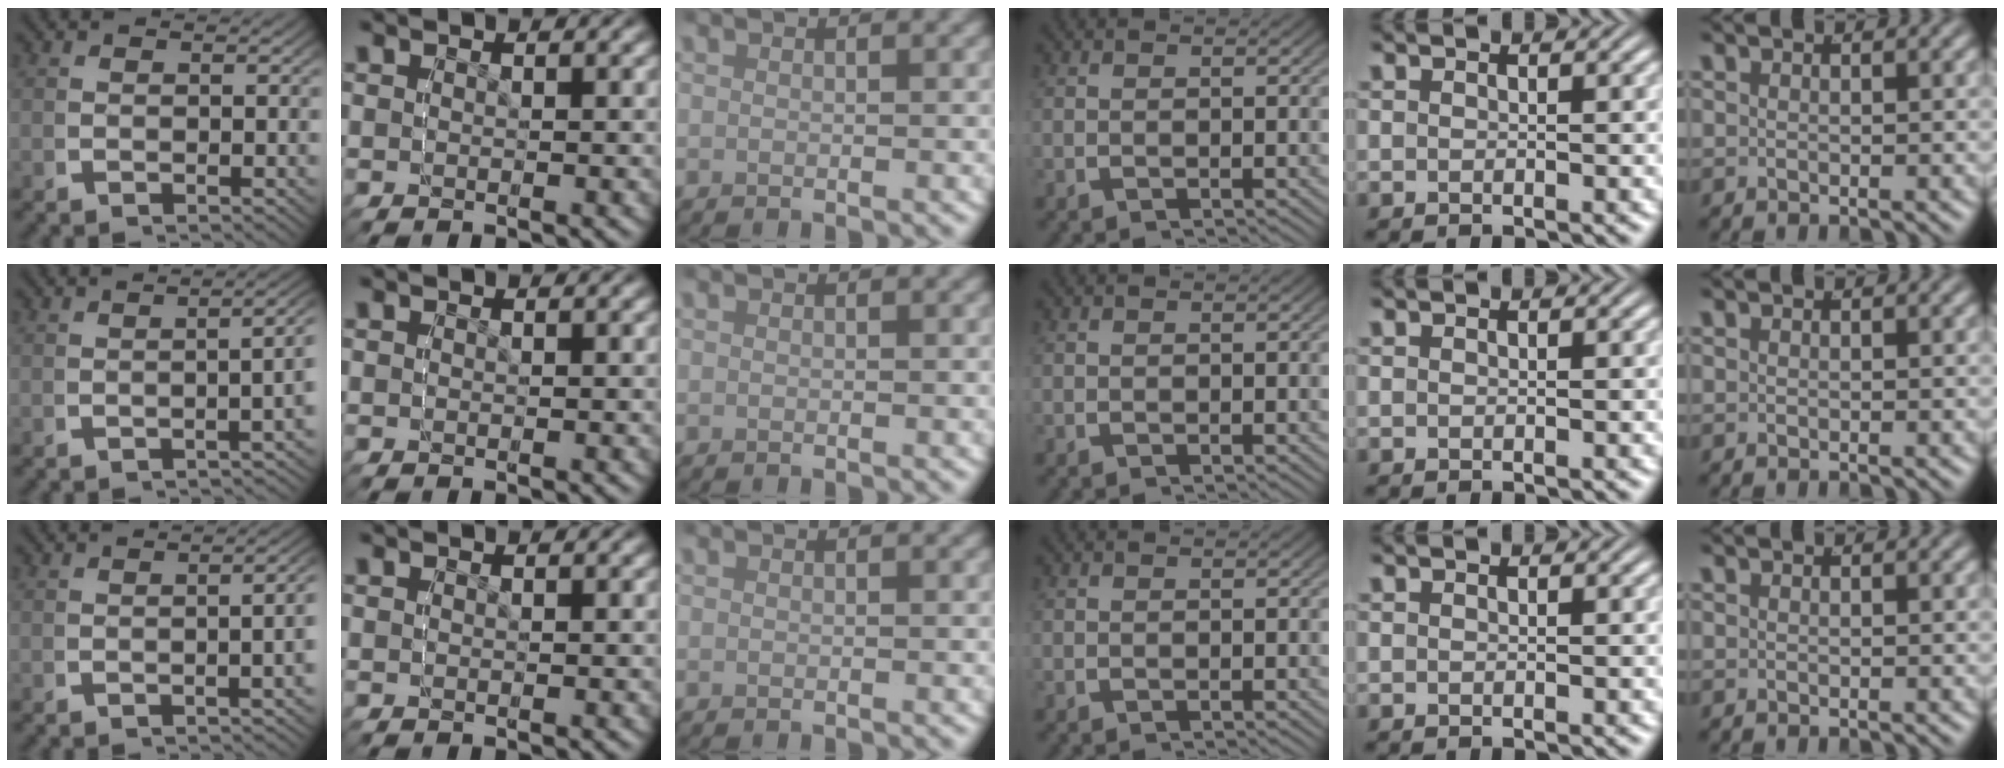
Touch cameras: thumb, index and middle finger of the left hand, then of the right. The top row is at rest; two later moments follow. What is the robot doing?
{"motion": "grasp_and_lifting", "object": "bottle"}